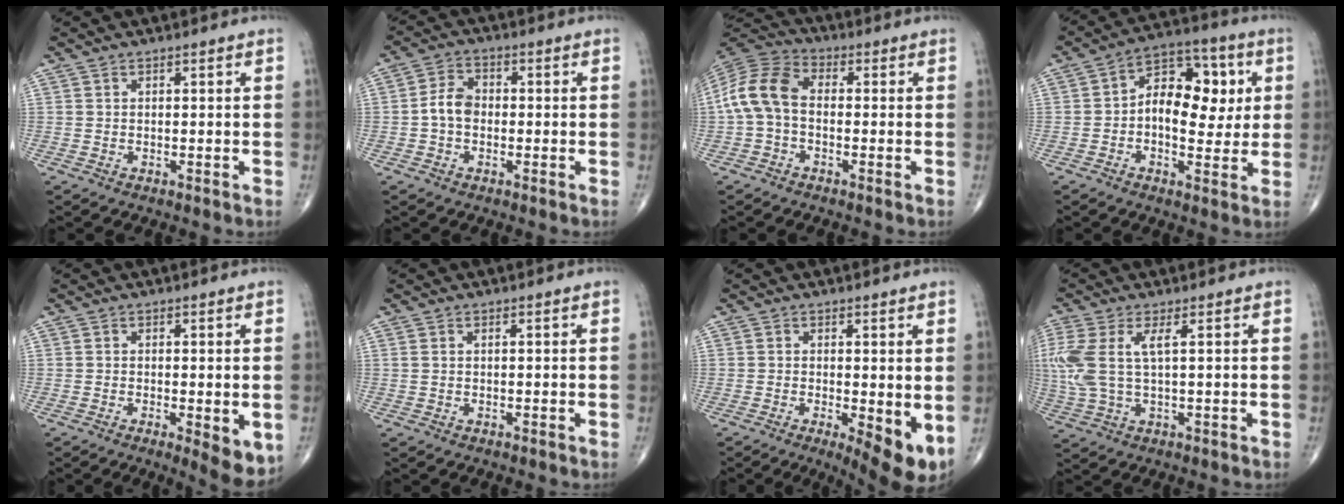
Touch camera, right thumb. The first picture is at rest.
{"total": 4.9, "force": [-0.8, 3.5, 3.2], "torque": [-0.053, 0.018, -0.024]}
{"total": 9.9, "force": [-0.7, 6.5, 7.5], "torque": [-0.150, 0.029, -0.029]}
{"total": 13.6, "force": [1.3, 8.5, 10.6], "torque": [-0.119, 0.022, 0.013]}
{"total": 6.3, "force": [-1.7, 1.9, 5.7], "torque": [-0.078, -0.017, -0.023]}
{"total": 0.7, "force": [0.2, 0.3, 0.6], "torque": [-0.024, 0.009, 0.008]}
{"total": 7.6, "force": [-1.3, 2.6, 7.1], "torque": [-0.102, -0.021, -0.015]}
{"total": 9.2, "force": [1.9, 3.2, 8.4], "torque": [-0.242, 0.009, 0.045]}